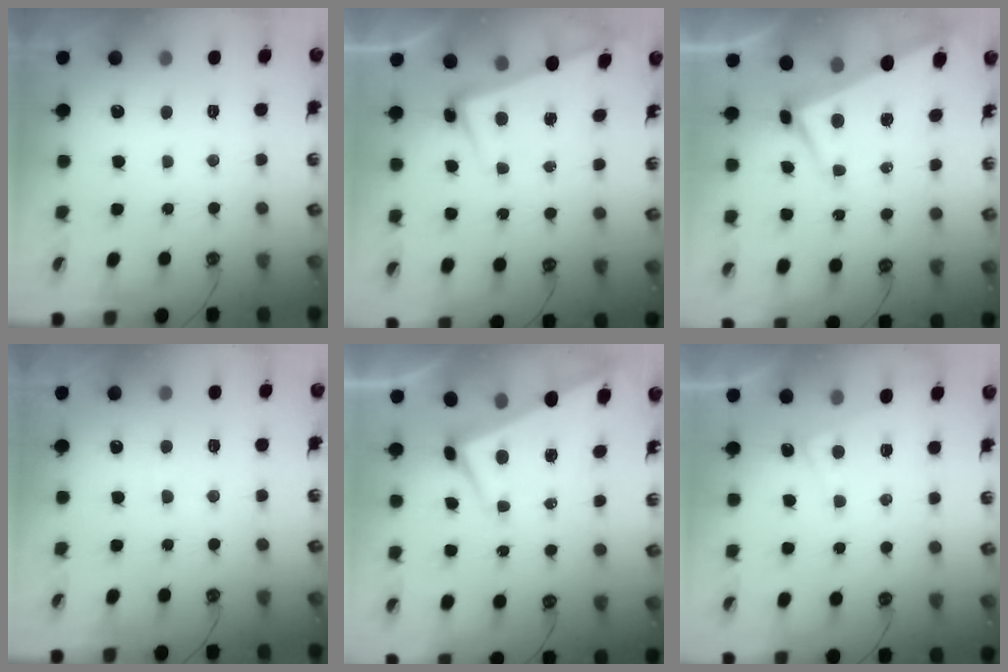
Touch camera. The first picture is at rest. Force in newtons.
{"total": 2.3, "press": 2.2, "slide": 0.7}
{"total": 2.5, "press": 2.3, "slide": 0.9}
{"total": 2.9, "press": 2.7, "slide": 1.1}
{"total": 1.6, "press": 1.2, "slide": 1.0}
{"total": 5.5, "press": 5.5, "slide": 0.2}